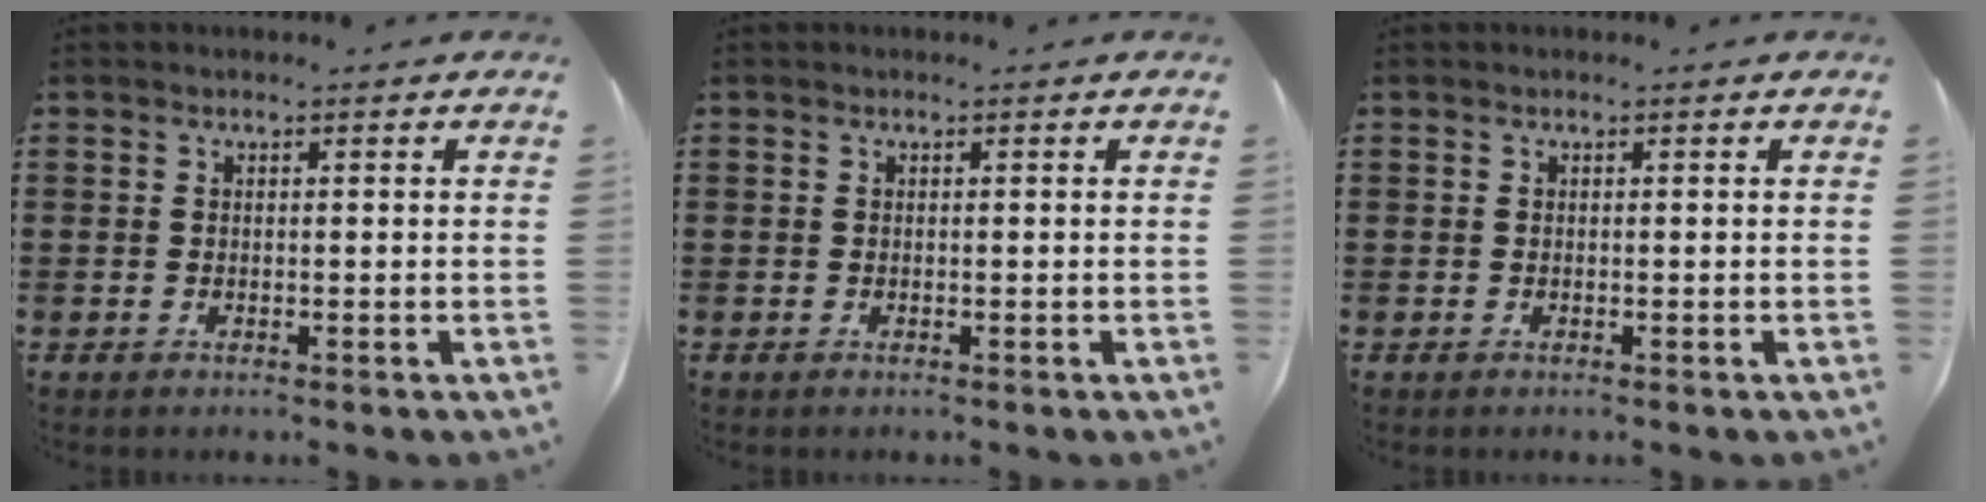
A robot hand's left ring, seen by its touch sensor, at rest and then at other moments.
{"total": 0.0}
{"total": 0.0}